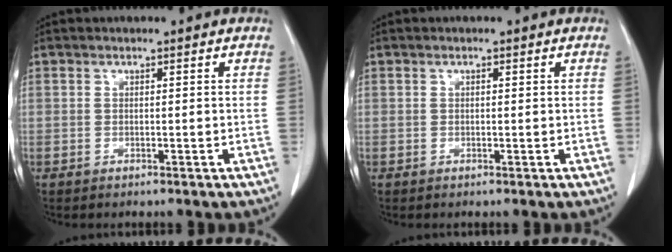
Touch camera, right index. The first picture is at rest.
{"total": 0.5, "force": [0.1, 0.2, 0.5], "torque": [-0.007, 0.000, 0.000]}